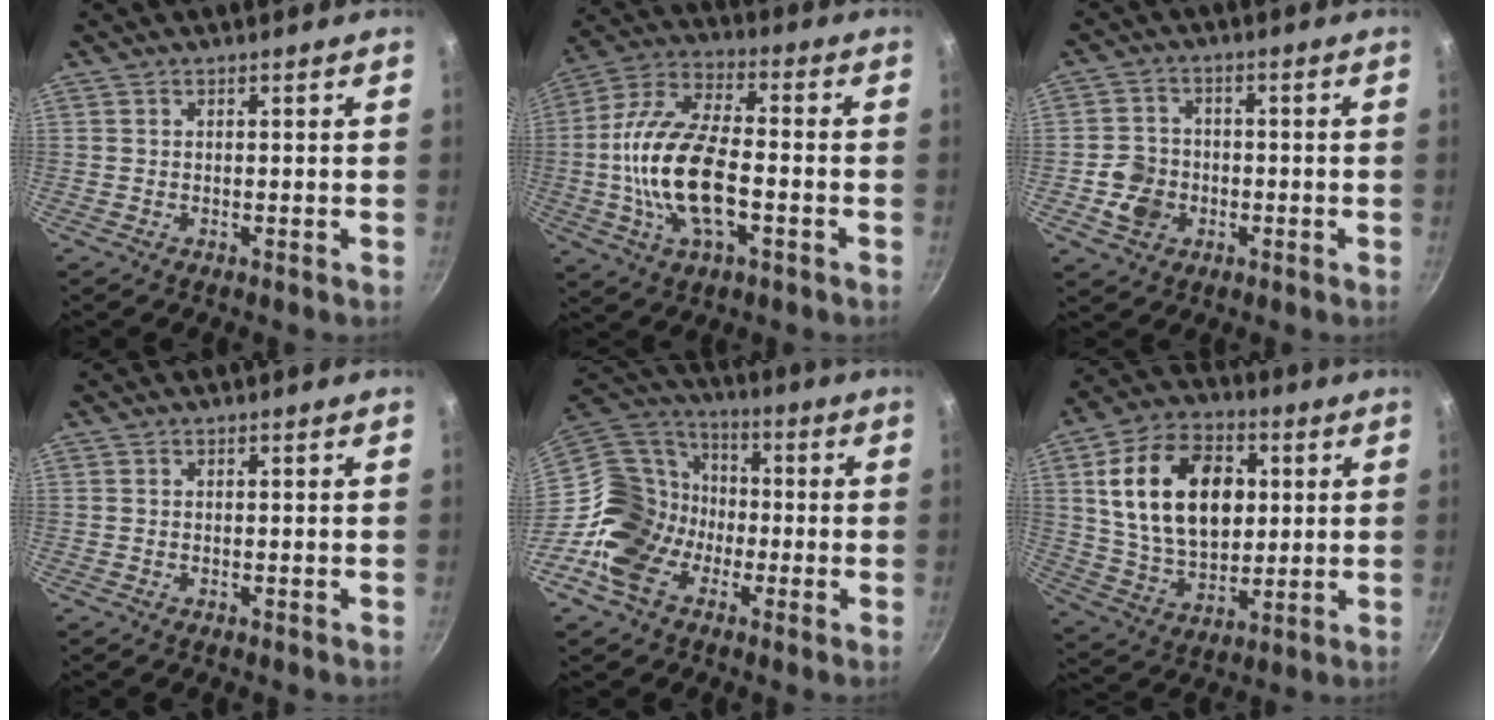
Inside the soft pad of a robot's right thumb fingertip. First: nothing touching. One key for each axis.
{"total": 17.9, "fx": -3.3, "fy": 8.5, "fz": 15.4, "tx": -0.288, "ty": 0.031, "tz": -0.074}
{"total": 6.8, "fx": -1.9, "fy": 5.9, "fz": 2.9, "tx": -0.033, "ty": 0.023, "tz": -0.040}
{"total": 0.0}
{"total": 17.4, "fx": -4.8, "fy": 14.0, "fz": 9.1, "tx": -0.140, "ty": 0.059, "tz": -0.104}
{"total": 20.9, "fx": 4.3, "fy": 13.9, "fz": 15.0, "tx": -0.234, "ty": 0.000, "tz": 0.075}